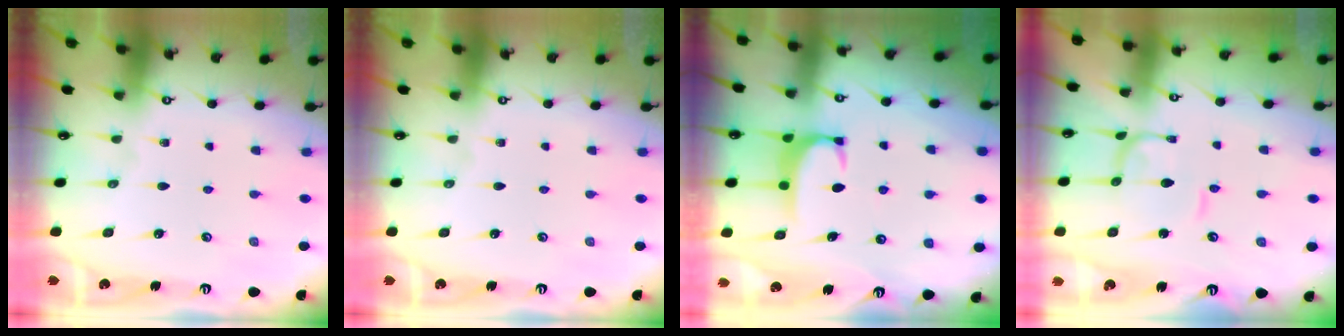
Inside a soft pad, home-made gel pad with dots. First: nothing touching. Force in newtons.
{"total": 0.0}
{"total": 1.9, "press": 1.9, "slide": 0.6}
{"total": 0.6, "press": 0.6, "slide": 0.3}